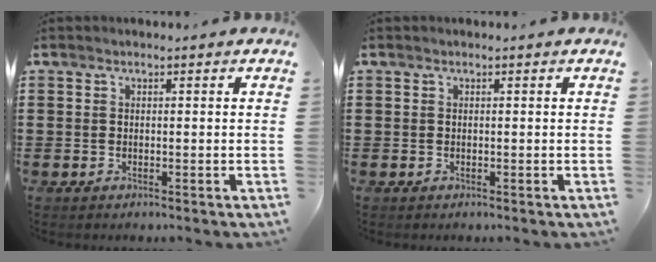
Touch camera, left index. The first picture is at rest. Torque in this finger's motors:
{"motor_torque": [0.03, 0.02, 0.00, 0.00]}